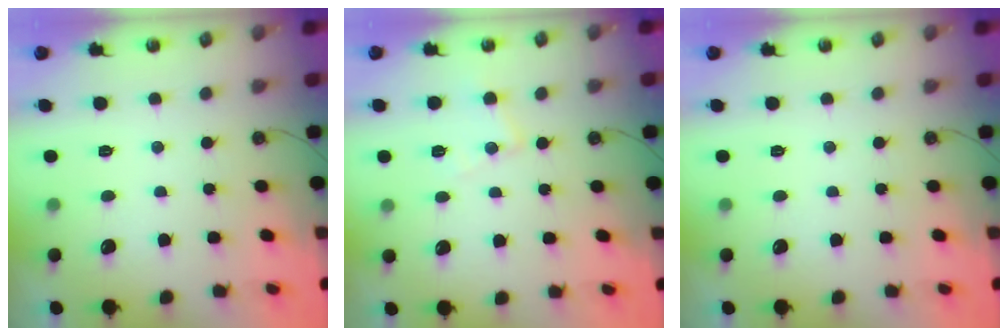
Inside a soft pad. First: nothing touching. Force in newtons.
{"total": 7.4, "press": 7.4, "slide": 0.5}
{"total": 0.0}